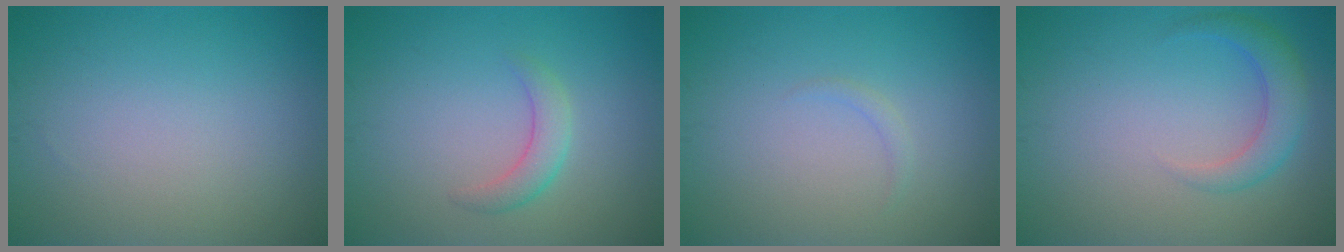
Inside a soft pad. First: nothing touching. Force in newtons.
{"total": 2.2, "press": 2.2, "slide": 0.2}
{"total": 0.7, "press": 0.7, "slide": 0.1}
{"total": 2.9, "press": 2.9, "slide": 0.2}